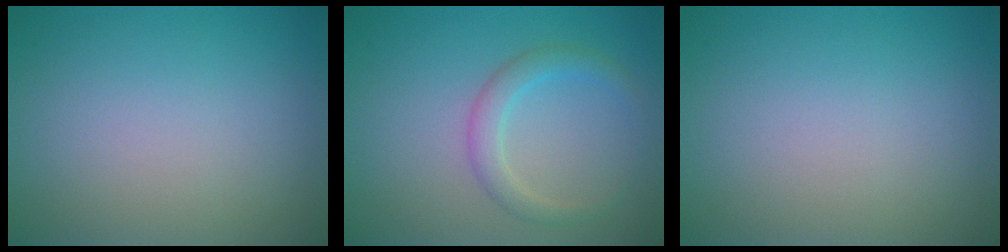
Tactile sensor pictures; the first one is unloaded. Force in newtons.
{"total": 2.3, "press": 2.2, "slide": 0.1}
{"total": 0.0}